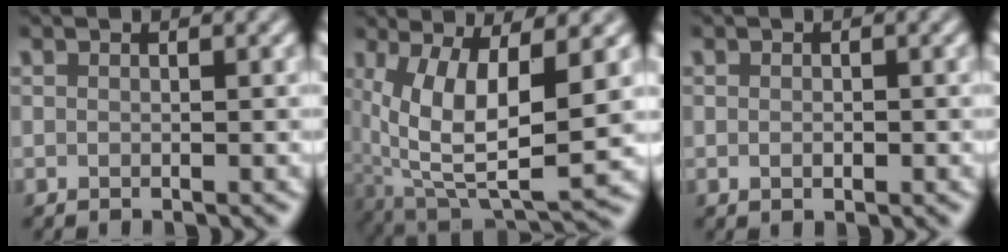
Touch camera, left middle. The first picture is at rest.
{"total": 9.7, "force": [1.1, 3.3, 9.0], "torque": [-0.182, -0.021, 0.027]}
{"total": 0.8, "force": [-0.1, 0.5, 0.6], "torque": [-0.010, -0.002, 0.000]}